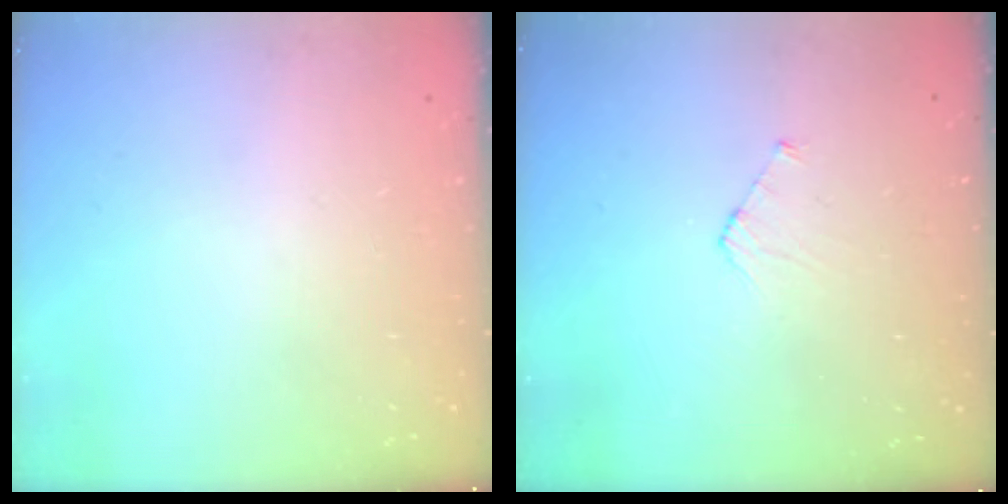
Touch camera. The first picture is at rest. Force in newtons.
{"total": 3.5, "press": 3.5, "slide": 0.2}